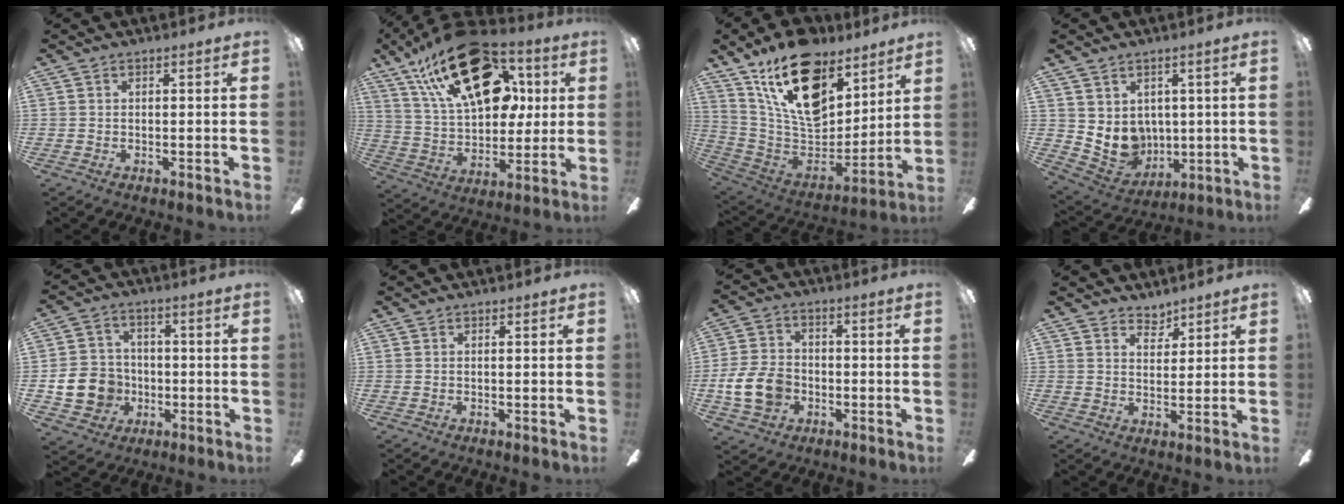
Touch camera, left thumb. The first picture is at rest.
{"total": 28.9, "force": [13.6, 16.6, 19.4], "torque": [-0.312, -0.057, 0.235]}
{"total": 22.9, "force": [14.1, 12.5, 13.1], "torque": [-0.240, -0.083, 0.250]}
{"total": 8.0, "force": [2.2, 7.2, 2.8], "torque": [-0.067, -0.022, 0.050]}
{"total": 11.7, "force": [-3.1, 10.0, 5.1], "torque": [-0.113, 0.031, -0.050]}
{"total": 0.0}
{"total": 11.2, "force": [-2.8, 8.5, 6.8], "torque": [-0.159, 0.020, -0.049]}
{"total": 4.3, "force": [3.8, 1.9, 0.7], "torque": [-0.001, -0.024, 0.066]}